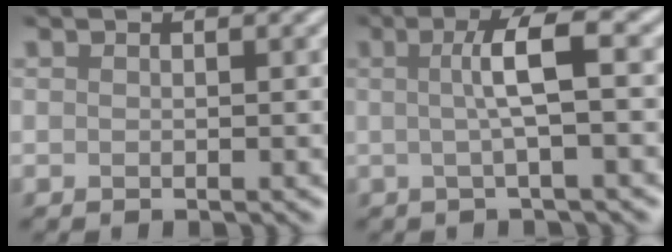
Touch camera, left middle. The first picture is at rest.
{"total": 4.0, "force": [0.2, 0.7, 3.9], "torque": [-0.065, 0.006, -0.001]}